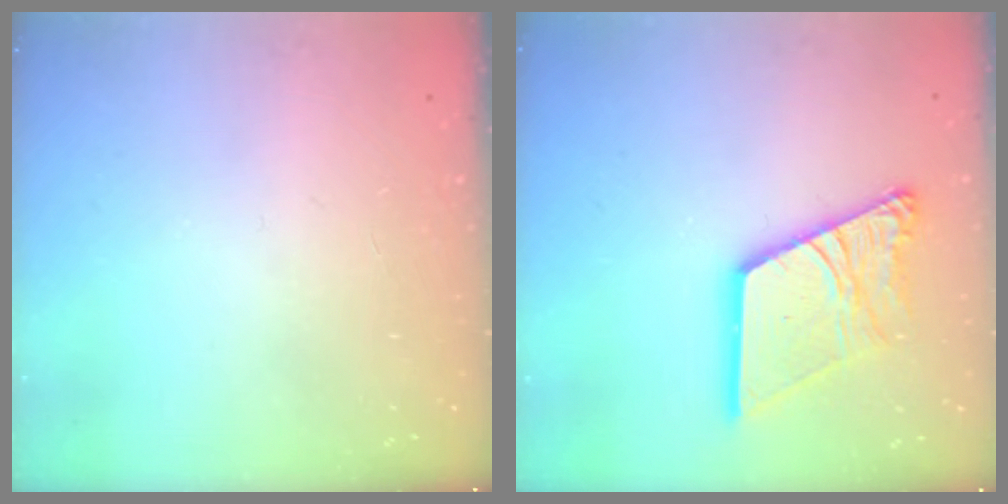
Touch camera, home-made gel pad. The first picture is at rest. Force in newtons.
{"total": 18.7, "press": 18.6, "slide": 2.2}